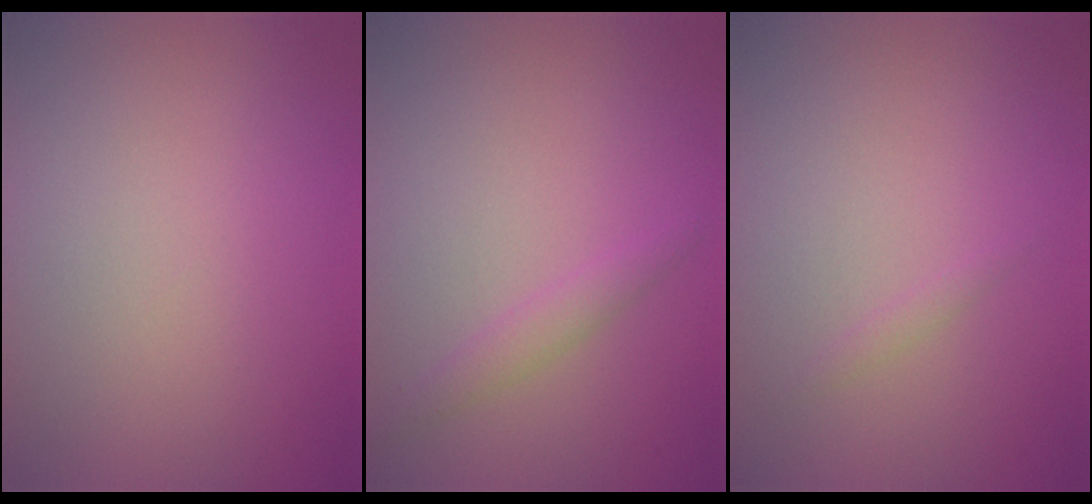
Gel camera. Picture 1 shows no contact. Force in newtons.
{"total": 1.4, "press": 1.4, "slide": 0.1}
{"total": 0.6, "press": 0.6, "slide": 0.0}